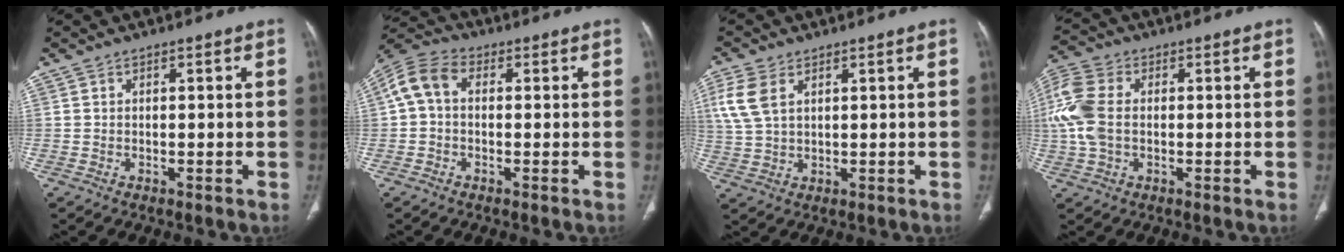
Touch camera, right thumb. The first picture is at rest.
{"total": 7.4, "force": [0.6, 5.2, 5.2], "torque": [-0.104, 0.025, 0.001]}
{"total": 7.3, "force": [2.8, 4.3, 5.1], "torque": [-0.129, 0.001, 0.062]}
{"total": 10.6, "force": [0.4, 7.0, 7.9], "torque": [-0.202, 0.019, 0.006]}